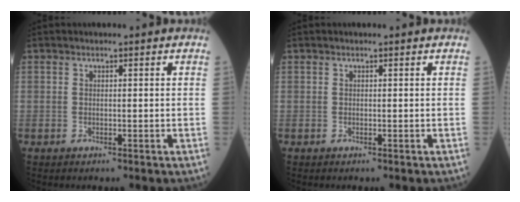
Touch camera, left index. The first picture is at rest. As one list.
[{"total": 0.0}]